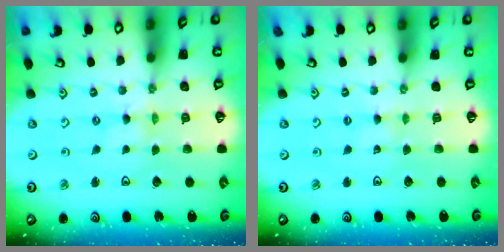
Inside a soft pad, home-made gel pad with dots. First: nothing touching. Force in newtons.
{"total": 1.5, "press": 1.5, "slide": 0.3}